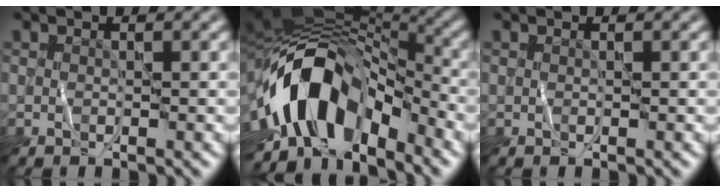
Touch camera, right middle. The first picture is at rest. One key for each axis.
{"total": 12.9, "fx": -5.0, "fy": 7.6, "fz": 9.1, "tx": -0.153, "ty": 0.001, "tz": -0.090}
{"total": 0.0}